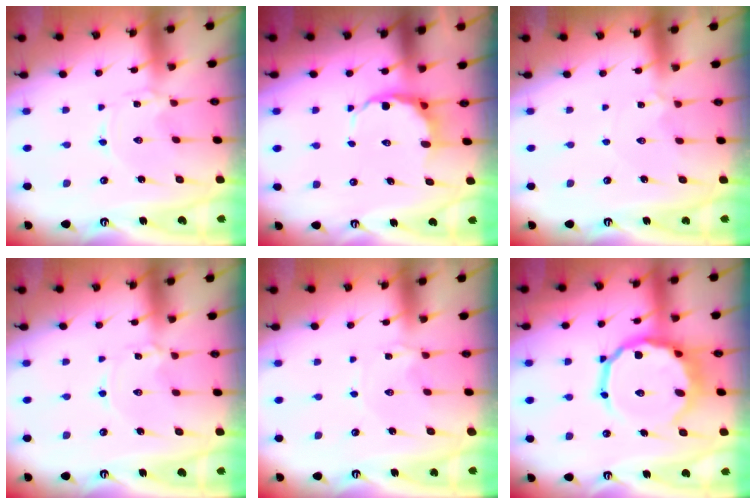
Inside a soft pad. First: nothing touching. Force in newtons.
{"total": 7.7, "press": 7.5, "slide": 1.8}
{"total": 2.6, "press": 2.6, "slide": 0.5}
{"total": 0.9, "press": 0.9, "slide": 0.1}
{"total": 2.0, "press": 2.0, "slide": 0.2}
{"total": 16.5, "press": 16.1, "slide": 3.3}